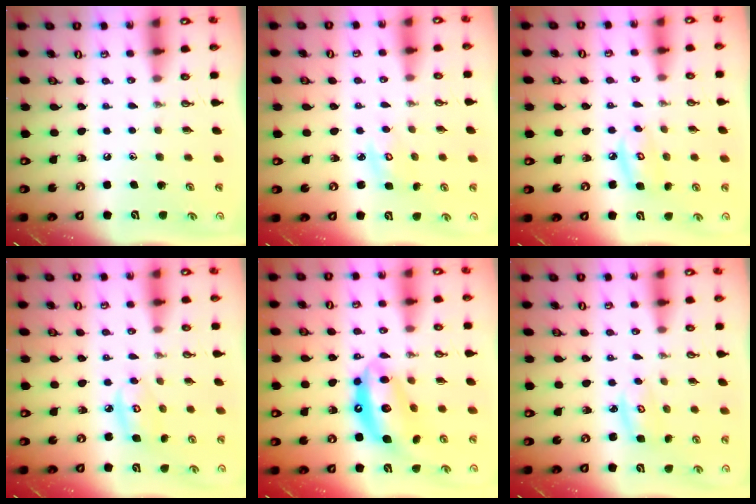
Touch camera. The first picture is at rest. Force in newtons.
{"total": 3.0, "press": 3.0, "slide": 0.1}
{"total": 6.3, "press": 6.3, "slide": 0.3}
{"total": 5.9, "press": 5.9, "slide": 0.2}
{"total": 14.7, "press": 14.6, "slide": 1.6}
{"total": 3.4, "press": 3.4, "slide": 0.1}